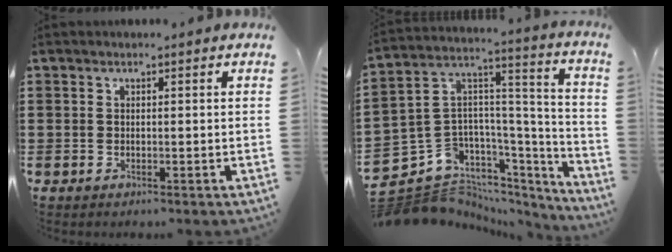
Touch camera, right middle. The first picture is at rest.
{"total": 8.3, "force": [-5.9, 5.9, 0.8], "torque": [-0.056, -0.011, -0.111]}